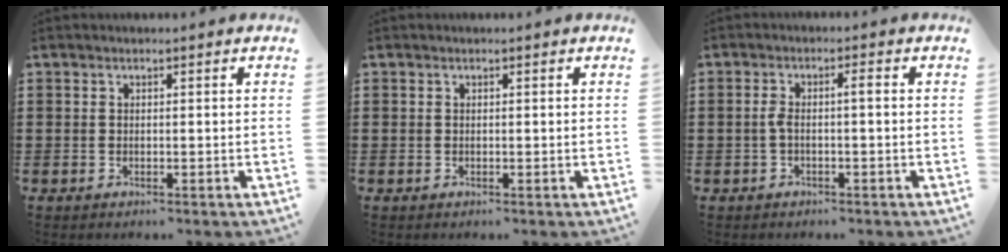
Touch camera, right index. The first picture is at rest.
{"total": 0.0}
{"total": 2.5, "force": [-0.5, 0.3, 2.4], "torque": [-0.060, -0.002, -0.016]}